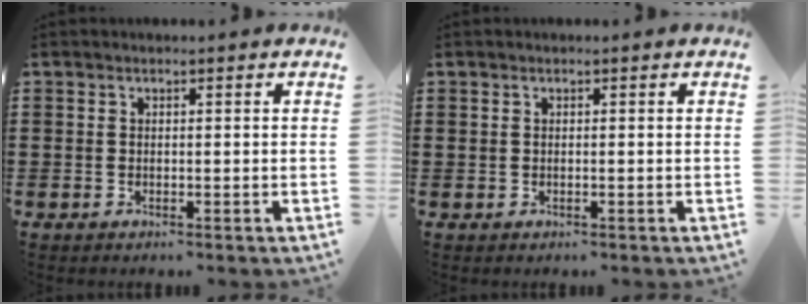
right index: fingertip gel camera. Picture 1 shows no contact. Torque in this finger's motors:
{"motor_torque": [0.50, 0.66, 0.03, 0.00]}